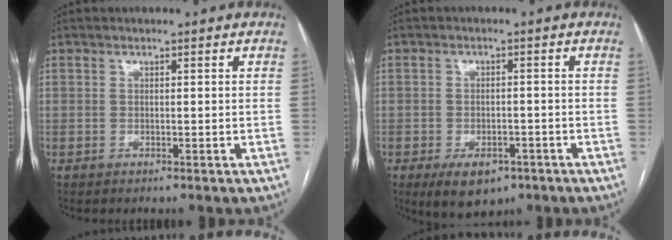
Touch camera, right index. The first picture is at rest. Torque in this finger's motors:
{"motor_torque": [0.06, -0.12, 0.05, -0.03]}